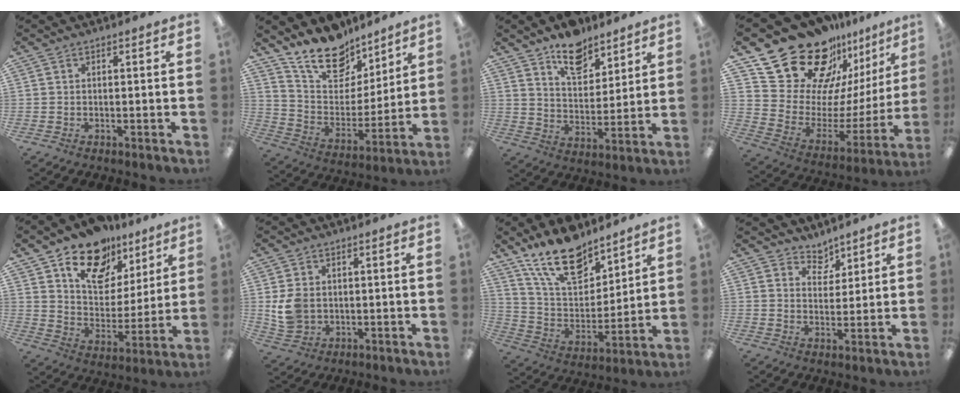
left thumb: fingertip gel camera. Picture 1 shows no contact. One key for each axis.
{"total": 17.1, "fx": 13.6, "fy": 8.4, "fz": 6.2, "tx": -0.121, "ty": -0.086, "tz": 0.249}
{"total": 11.2, "fx": 8.7, "fy": 5.5, "fz": 4.3, "tx": -0.058, "ty": -0.052, "tz": 0.157}
{"total": 25.6, "fx": 19.4, "fy": 13.3, "fz": 10.1, "tx": -0.155, "ty": -0.144, "tz": 0.367}
{"total": 16.7, "fx": 11.2, "fy": 10.2, "fz": 7.1, "tx": -0.112, "ty": -0.064, "tz": 0.203}
{"total": 6.8, "fx": 0.4, "fy": 5.6, "fz": 3.9, "tx": -0.086, "ty": 0.006, "tz": 0.009}
{"total": 18.3, "fx": 13.5, "fy": 8.5, "fz": 9.0, "tx": -0.170, "ty": -0.072, "tz": 0.244}
{"total": 5.1, "fx": 4.3, "fy": 2.6, "fz": 0.3, "tx": 0.001, "ty": -0.030, "tz": 0.077}